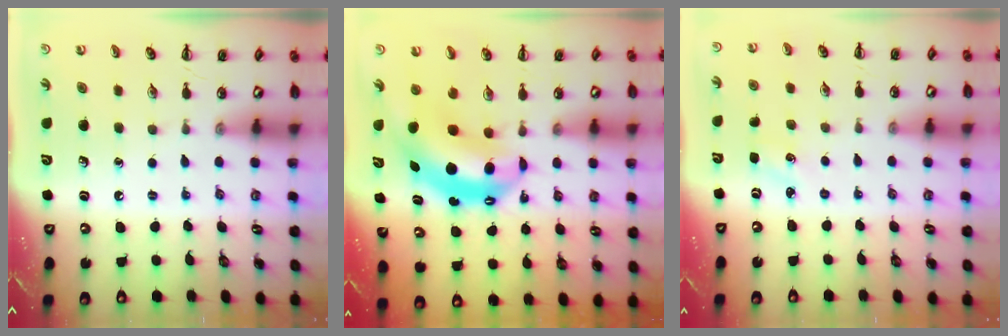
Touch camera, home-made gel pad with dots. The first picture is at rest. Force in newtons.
{"total": 8.0, "press": 7.7, "slide": 1.9}
{"total": 2.0, "press": 1.9, "slide": 0.6}